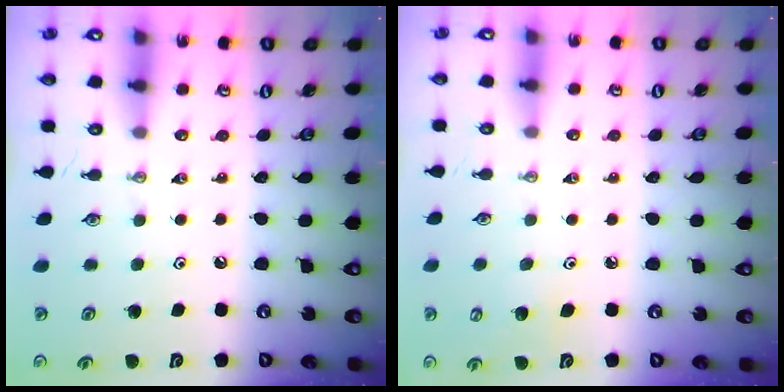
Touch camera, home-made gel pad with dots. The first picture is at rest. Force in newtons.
{"total": 6.1, "press": 6.0, "slide": 1.0}